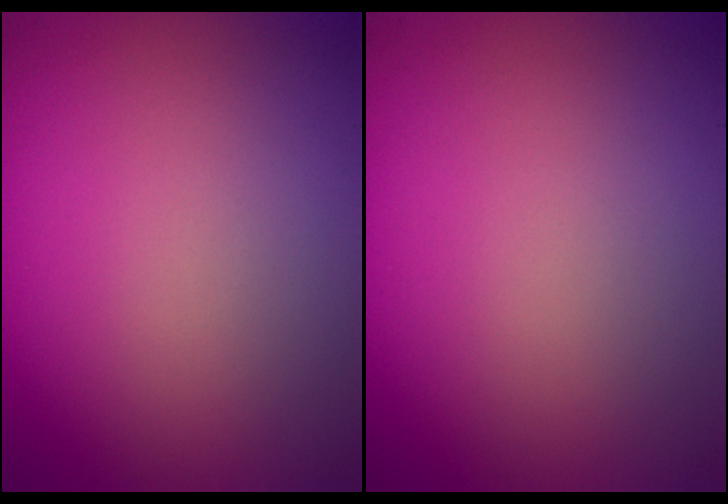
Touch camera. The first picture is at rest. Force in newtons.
{"total": 0.0}